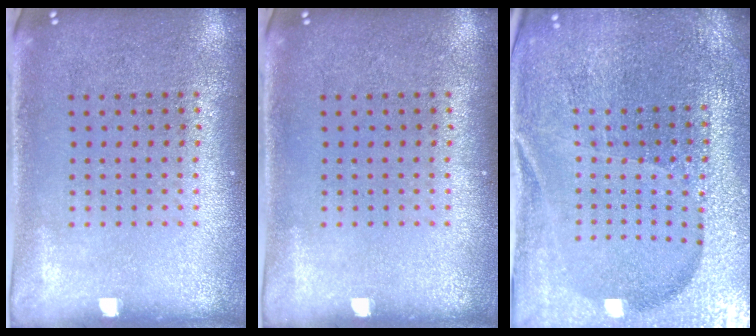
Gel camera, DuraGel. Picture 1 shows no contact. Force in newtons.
{"total": 0.0}
{"total": 4.5, "press": 4.4, "slide": 1.3}